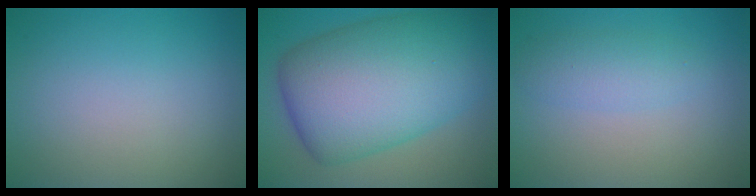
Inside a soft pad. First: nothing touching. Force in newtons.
{"total": 13.5, "press": 13.5, "slide": 0.2}
{"total": 2.3, "press": 2.3, "slide": 0.1}